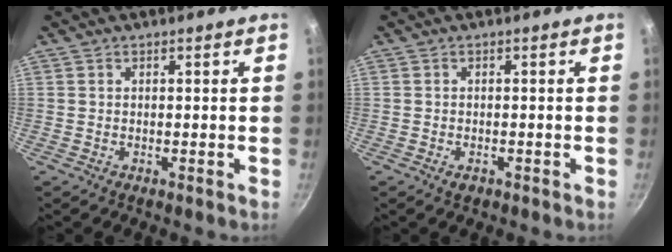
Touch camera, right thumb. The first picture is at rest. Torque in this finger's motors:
{"motor_torque": [0.03, -0.04, -0.20, -0.18, 0.05]}